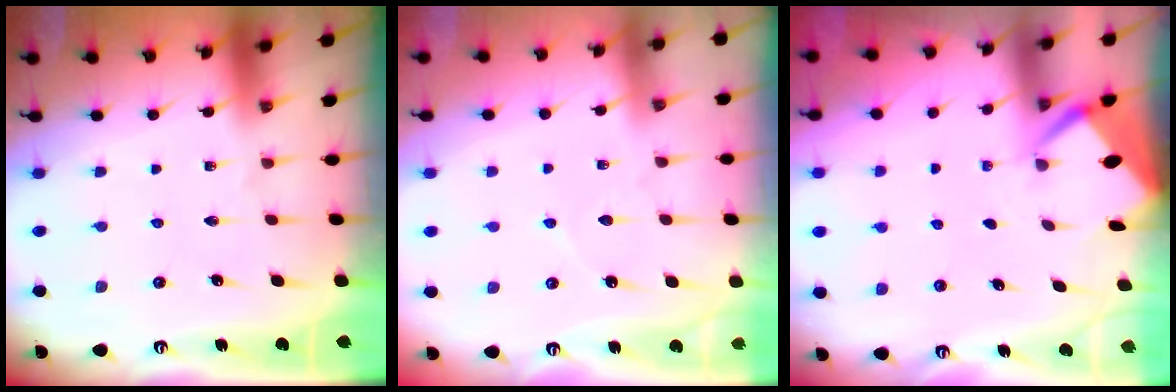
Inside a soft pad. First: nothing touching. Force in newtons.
{"total": 2.7, "press": 2.7, "slide": 0.3}
{"total": 2.7, "press": 2.7, "slide": 0.3}